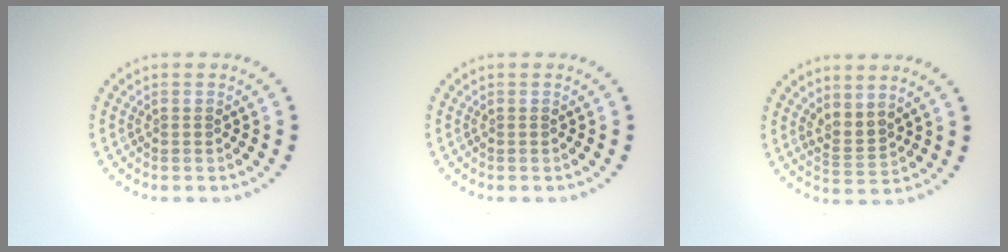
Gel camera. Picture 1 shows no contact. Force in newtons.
{"total": 0.0}
{"total": 2.0, "press": 1.6, "slide": 1.3}